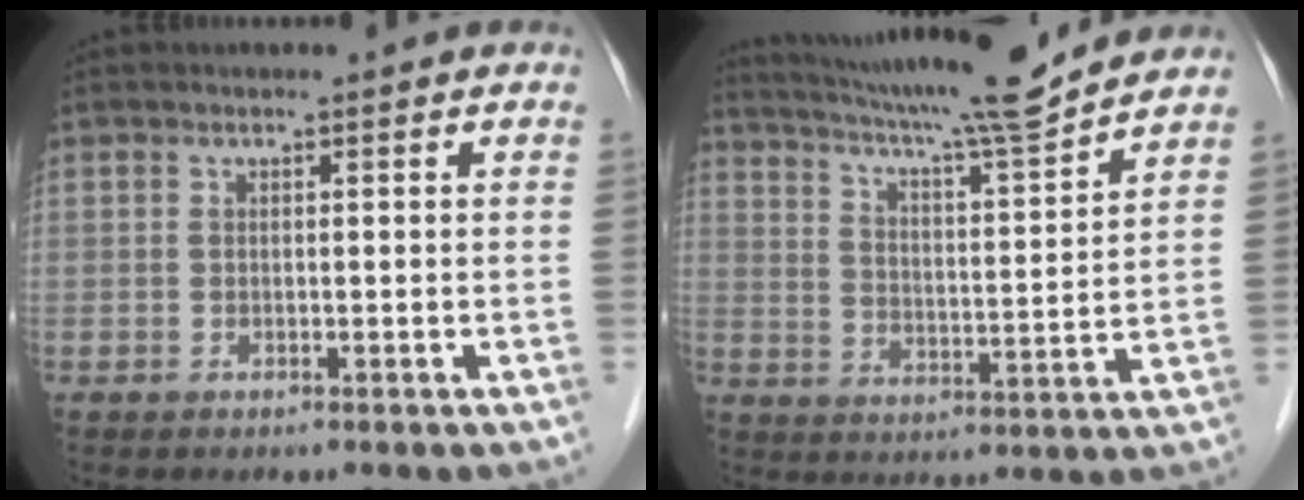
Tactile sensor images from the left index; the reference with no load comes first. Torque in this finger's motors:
{"motor_torque": [0.64, -0.66, 0.42, 0.07]}